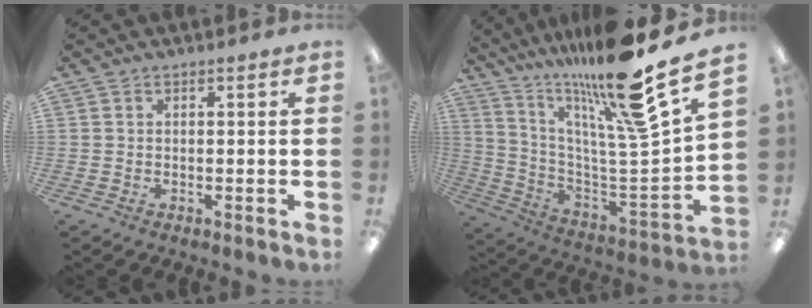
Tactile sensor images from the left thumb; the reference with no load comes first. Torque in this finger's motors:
{"motor_torque": [4.14, 0.57, 0.52, -0.45, 0.07]}